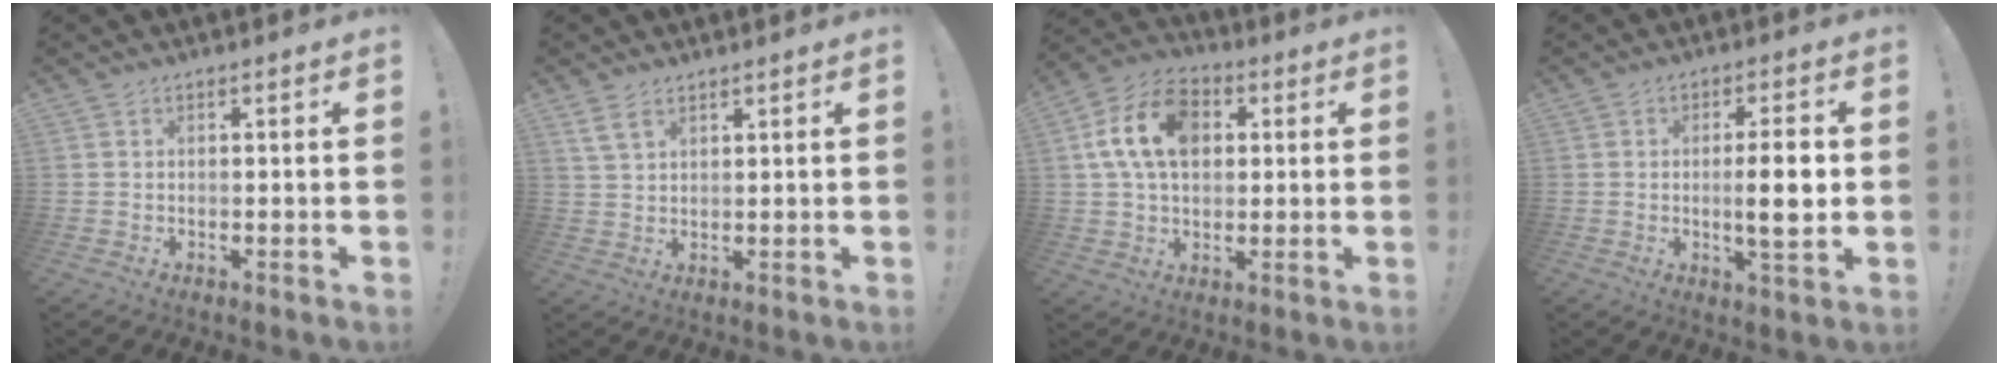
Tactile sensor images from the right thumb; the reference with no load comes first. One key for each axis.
{"total": 4.6, "fx": 3.0, "fy": 2.2, "fz": 2.7, "tx": -0.050, "ty": -0.007, "tz": 0.058}
{"total": 15.2, "fx": 3.6, "fy": 10.7, "fz": 10.2, "tx": -0.181, "ty": 0.007, "tz": 0.071}
{"total": 8.7, "fx": -0.5, "fy": 1.4, "fz": 8.5, "tx": -0.127, "ty": -0.007, "tz": -0.016}